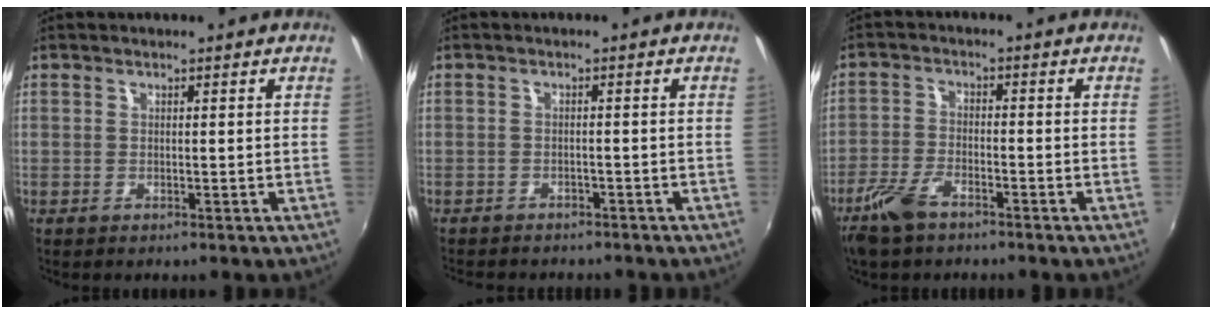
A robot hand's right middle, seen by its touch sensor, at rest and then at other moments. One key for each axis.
{"total": 5.2, "fx": -4.7, "fy": 1.6, "fz": 1.5, "tx": -0.042, "ty": -0.012, "tz": -0.069}
{"total": 6.8, "fx": -4.9, "fy": 2.7, "fz": 4.0, "tx": -0.101, "ty": -0.005, "tz": -0.098}